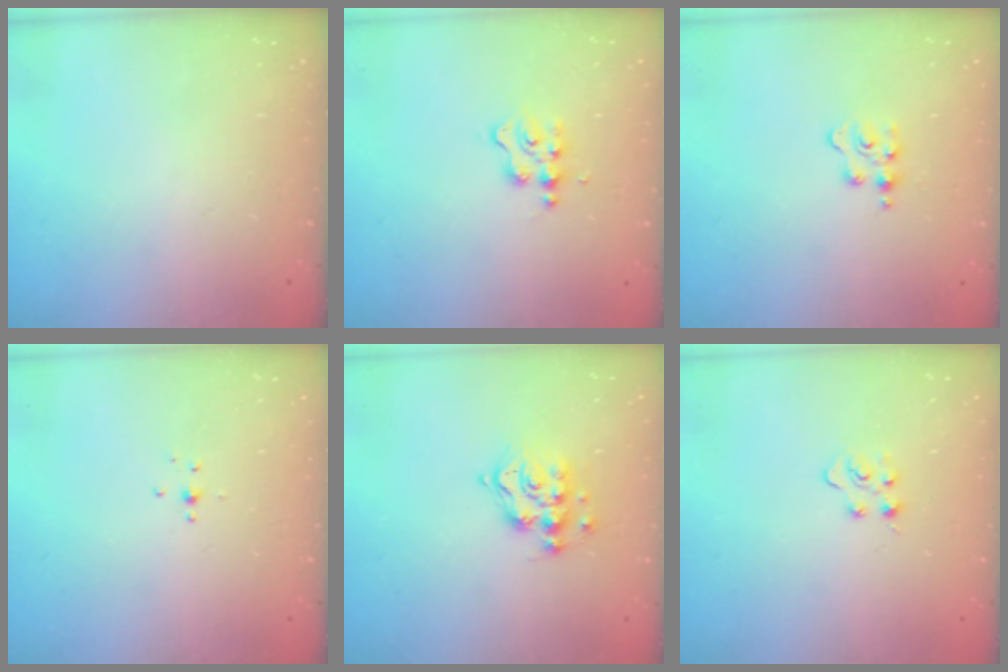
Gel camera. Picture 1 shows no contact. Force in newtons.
{"total": 2.8, "press": 2.8, "slide": 0.2}
{"total": 2.8, "press": 2.8, "slide": 0.4}
{"total": 2.1, "press": 1.9, "slide": 0.8}
{"total": 10.2, "press": 10.2, "slide": 0.8}
{"total": 2.9, "press": 2.8, "slide": 0.4}